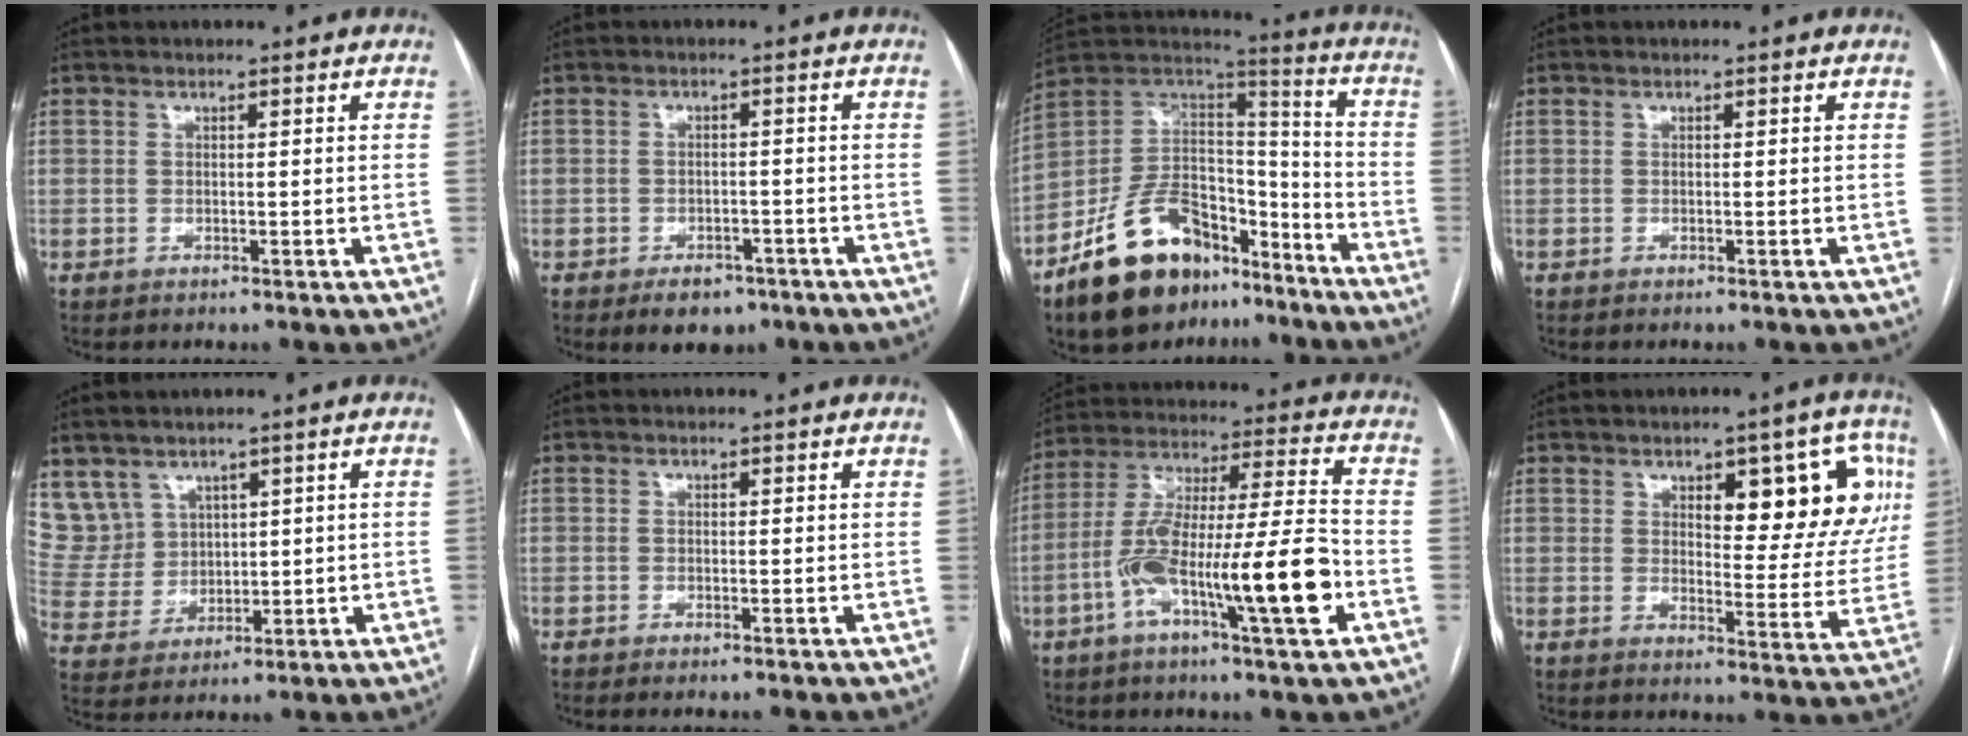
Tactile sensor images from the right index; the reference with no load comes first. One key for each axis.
{"total": 4.9, "fx": -3.3, "fy": 3.0, "fz": 2.1, "tx": -0.027, "ty": 0.003, "tz": -0.040}
{"total": 20.7, "fx": -13.9, "fy": 10.8, "fz": 10.8, "tx": -0.207, "ty": 0.045, "tz": -0.234}
{"total": 0.0}
{"total": 8.3, "fx": 5.2, "fy": 6.4, "fz": 0.6, "tx": -0.026, "ty": 0.028, "tz": 0.123}
{"total": 0.6, "fx": -0.4, "fy": -0.1, "fz": 0.5, "tx": -0.010, "ty": -0.001, "tz": -0.008}
{"total": 18.4, "fx": -6.4, "fy": 1.5, "fz": 17.2, "tx": -0.308, "ty": 0.004, "tz": -0.109}
{"total": 13.3, "fx": 5.1, "fy": 4.8, "fz": 11.4, "tx": -0.119, "ty": 0.014, "tz": 0.066}